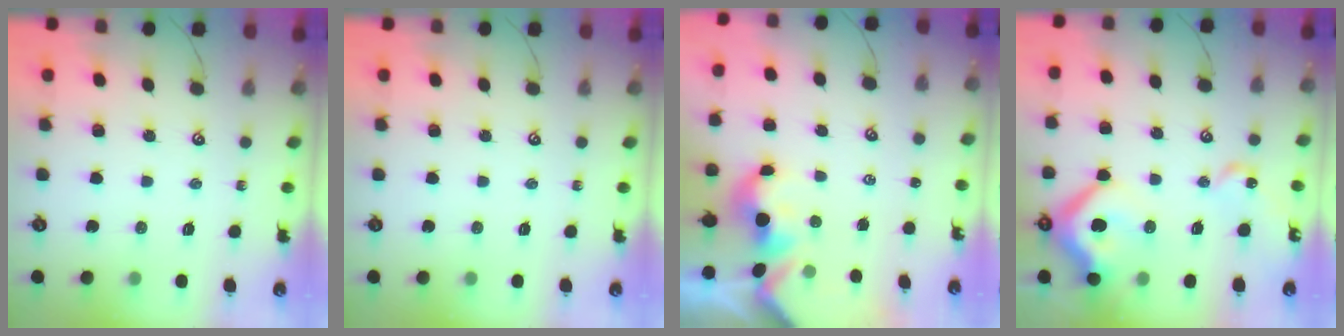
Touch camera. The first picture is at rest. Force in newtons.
{"total": 0.0}
{"total": 1.5, "press": 1.5, "slide": 0.2}
{"total": 18.6, "press": 18.5, "slide": 2.2}